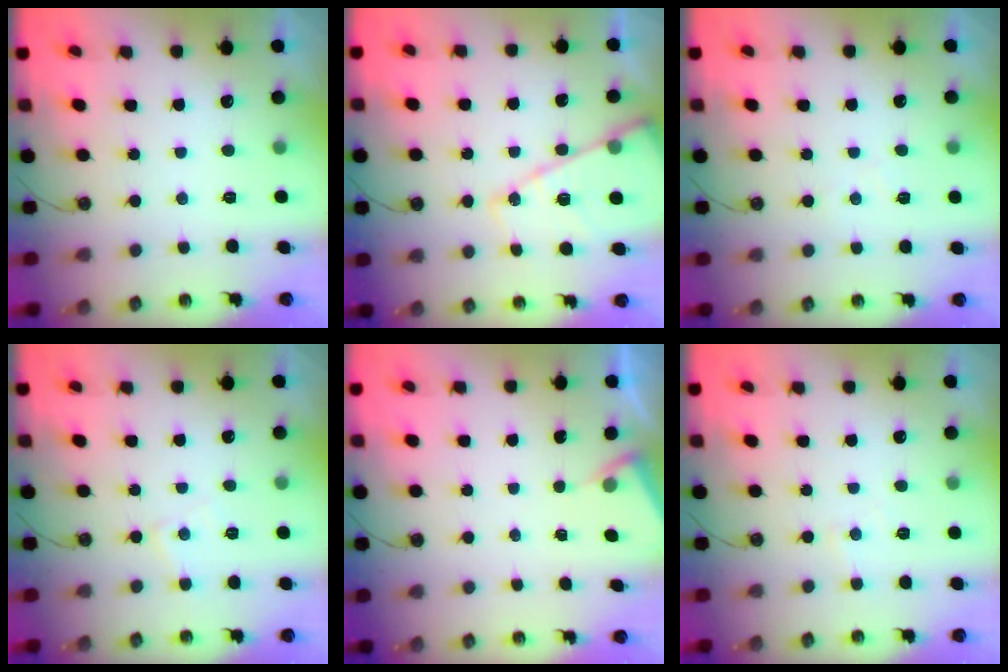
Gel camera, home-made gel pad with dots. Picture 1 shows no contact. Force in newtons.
{"total": 14.3, "press": 14.2, "slide": 1.4}
{"total": 3.7, "press": 3.7, "slide": 0.6}
{"total": 5.4, "press": 5.4, "slide": 0.8}
{"total": 2.6, "press": 2.6, "slide": 0.4}
{"total": 3.0, "press": 2.9, "slide": 0.6}